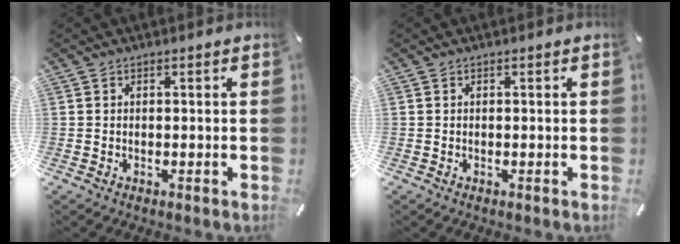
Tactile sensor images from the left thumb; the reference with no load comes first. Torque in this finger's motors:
{"motor_torque": [-0.11, 0.11, -0.02, 0.02, 0.00]}